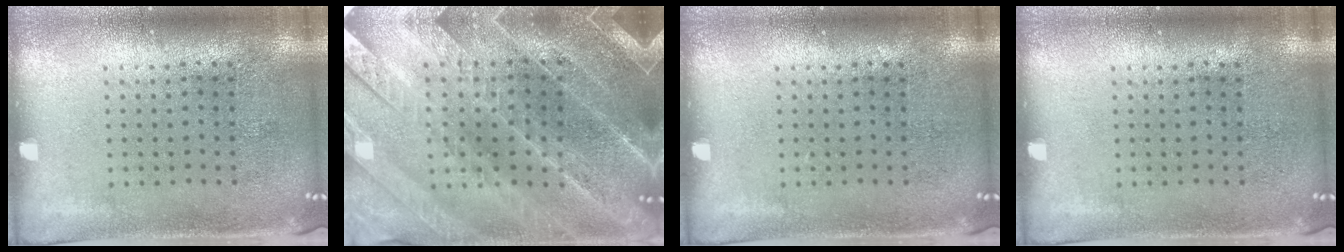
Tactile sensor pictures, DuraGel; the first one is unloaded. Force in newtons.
{"total": 3.1, "press": 3.0, "slide": 0.7}
{"total": 0.0}
{"total": 0.0}